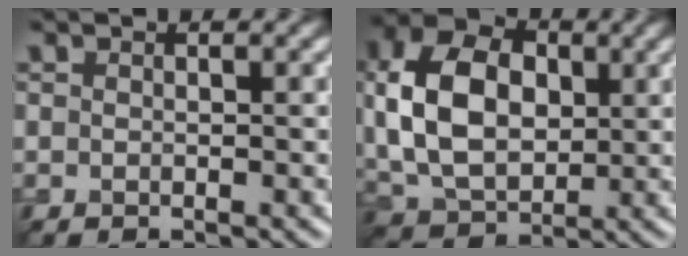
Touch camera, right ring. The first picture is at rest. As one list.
[{"total": 10.7, "force": [1.4, 7.3, 7.7], "torque": [-0.171, 0.012, 0.018]}]